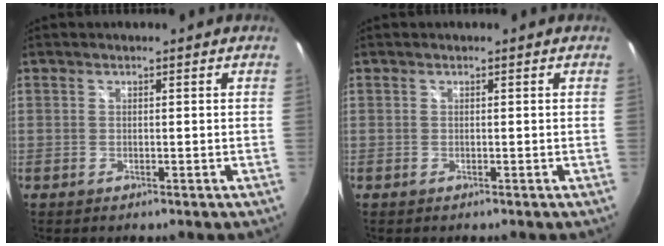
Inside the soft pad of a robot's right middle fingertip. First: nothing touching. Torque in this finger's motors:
{"motor_torque": [-0.06, -0.06, 0.00, 0.00]}